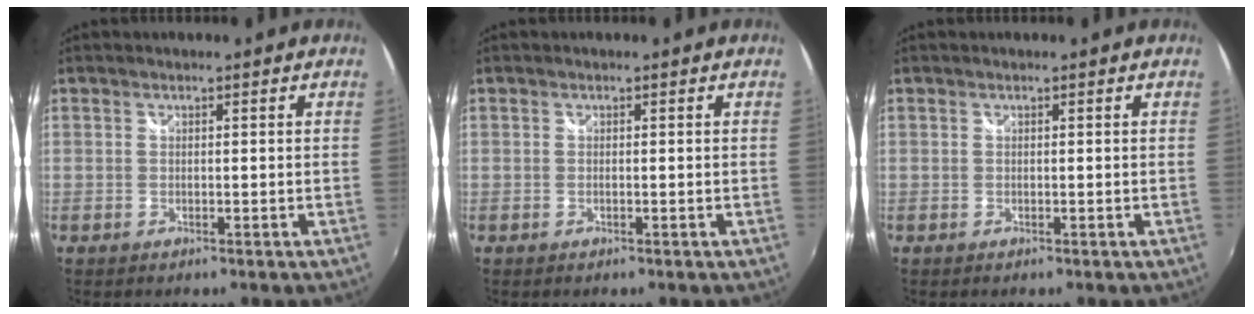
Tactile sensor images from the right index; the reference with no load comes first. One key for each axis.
{"total": 0.0}
{"total": 0.0}